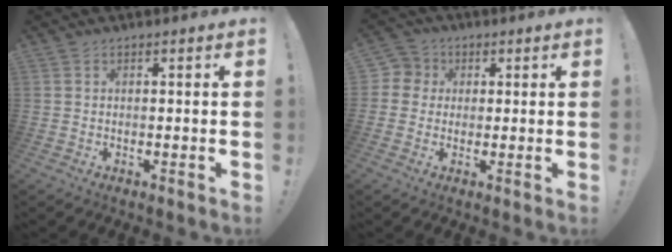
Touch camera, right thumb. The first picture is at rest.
{"total": 4.6, "force": [0.6, 4.5, 0.8], "torque": [-0.013, 0.000, 0.011]}